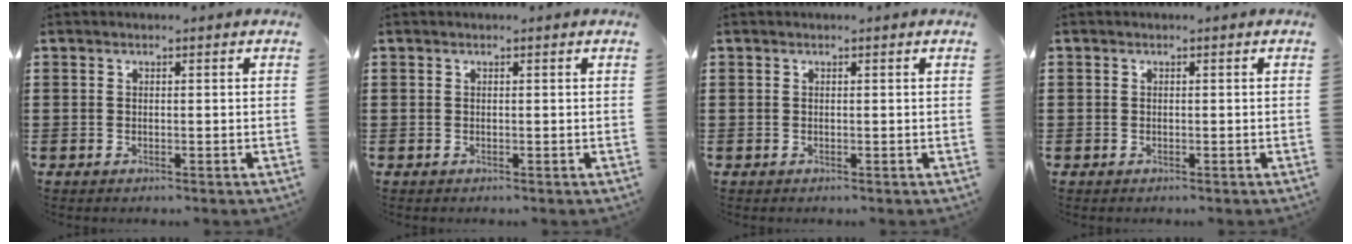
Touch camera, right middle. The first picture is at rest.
{"total": 0.0}
{"total": 0.0}
{"total": 0.6, "force": [-0.2, 0.6, 0.1], "torque": [-0.003, 0.003, -0.004]}